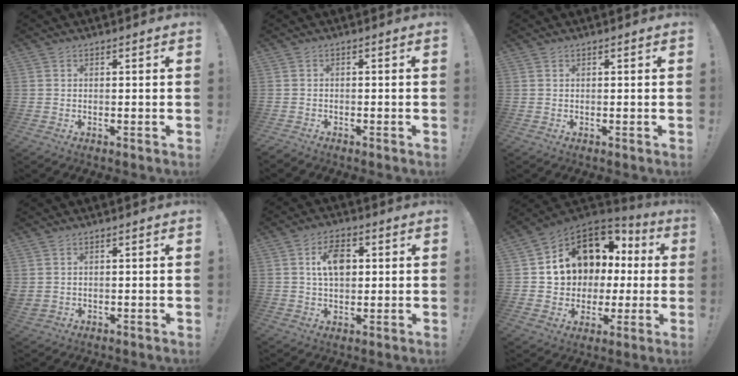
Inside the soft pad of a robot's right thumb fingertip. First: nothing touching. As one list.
[{"total": 1.2, "force": [-0.9, 0.7, -0.1], "torque": [0.004, 0.006, -0.018]}, {"total": 0.0}, {"total": 1.8, "force": [0.9, 1.1, 1.0], "torque": [-0.017, -0.003, 0.017]}, {"total": 8.9, "force": [2.1, 5.7, 6.5], "torque": [-0.090, 0.002, 0.035]}, {"total": 11.4, "force": [5.9, 8.2, 5.3], "torque": [-0.091, -0.055, 0.125]}]